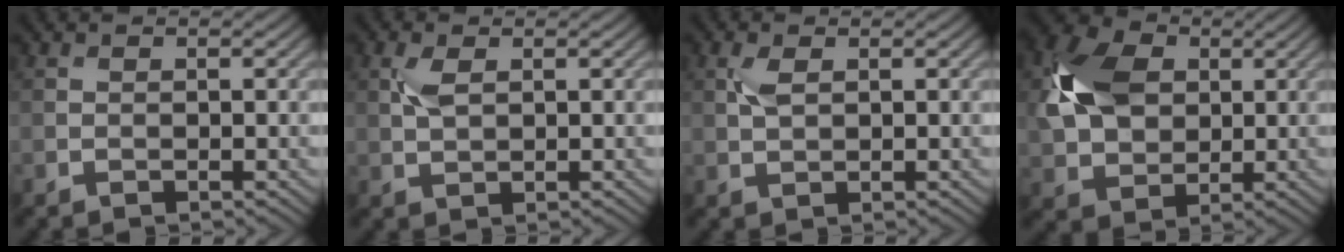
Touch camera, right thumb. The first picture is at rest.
{"total": 2.5, "force": [0.9, 1.3, 2.0], "torque": [-0.052, 0.002, 0.019]}
{"total": 2.1, "force": [0.7, 1.1, 1.7], "torque": [-0.044, 0.002, 0.015]}
{"total": 10.2, "force": [2.1, 7.5, 6.7], "torque": [-0.171, 0.016, 0.033]}